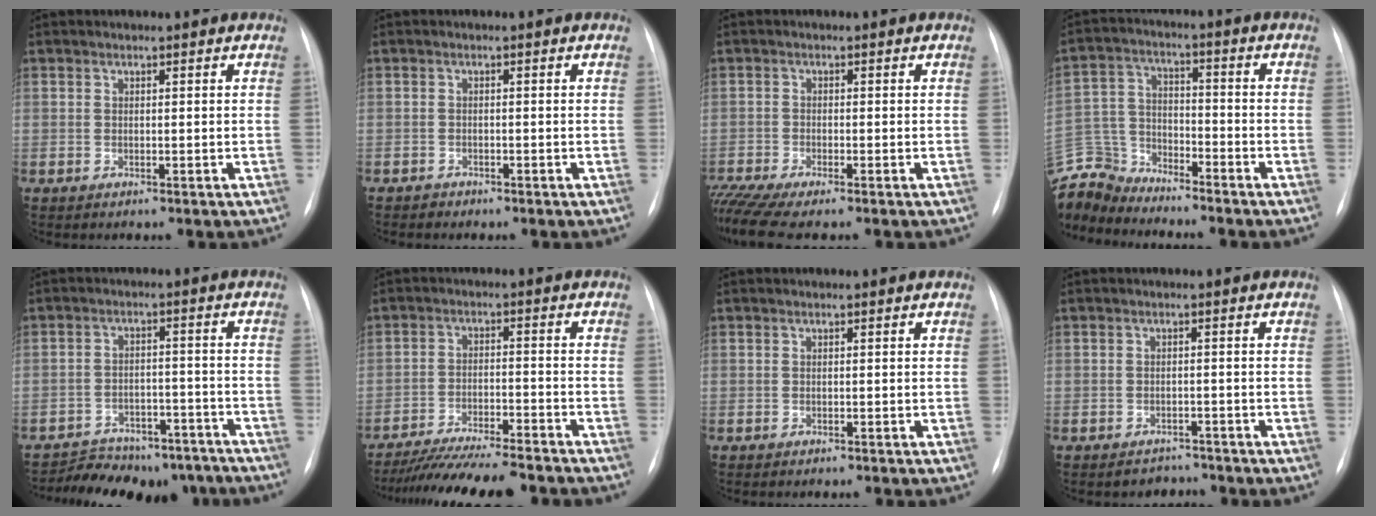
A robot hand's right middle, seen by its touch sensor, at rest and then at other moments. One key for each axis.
{"total": 0.9, "fx": -0.7, "fy": 0.4, "fz": -0.2, "tx": 0.002, "ty": 0.001, "tz": -0.014}
{"total": 6.0, "fx": -5.0, "fy": -0.1, "fz": 3.2, "tx": -0.065, "ty": -0.013, "tz": -0.089}
{"total": 10.8, "fx": -10.6, "fy": 1.8, "fz": 0.5, "tx": -0.018, "ty": 0.017, "tz": -0.208}
{"total": 14.2, "fx": -12.3, "fy": 6.4, "fz": 3.3, "tx": -0.039, "ty": 0.029, "tz": -0.155}
{"total": 14.7, "fx": -13.2, "fy": 1.4, "fz": 6.3, "tx": -0.102, "ty": -0.012, "tz": -0.200}
{"total": 0.8, "fx": -0.7, "fy": 0.1, "fz": 0.4, "tx": -0.005, "ty": -0.002, "tz": -0.008}
{"total": 2.2, "fx": -1.8, "fy": 1.0, "fz": -0.6, "tx": 0.007, "ty": 0.004, "tz": -0.023}